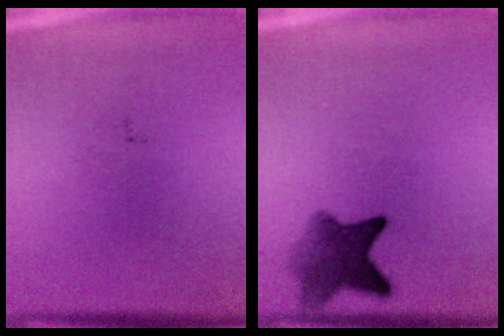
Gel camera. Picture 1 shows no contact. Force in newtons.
{"total": 6.2}